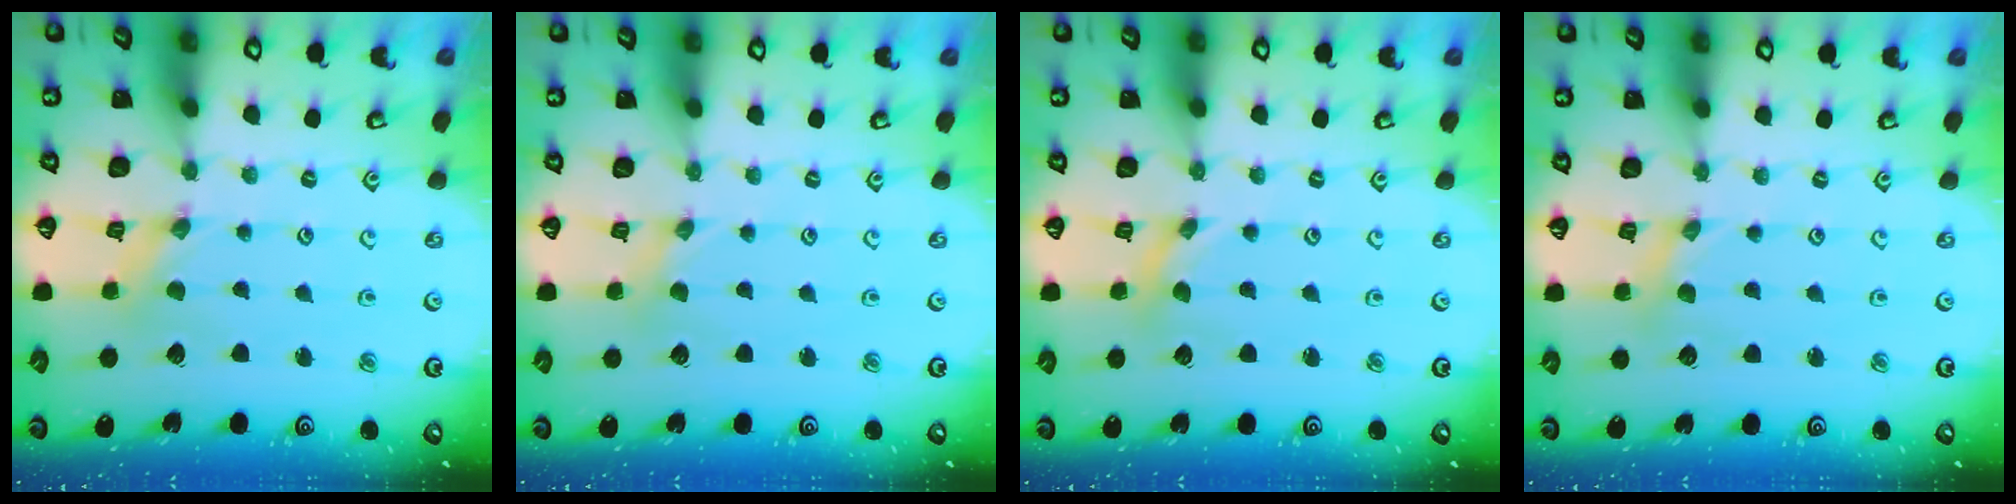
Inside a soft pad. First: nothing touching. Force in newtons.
{"total": 0.7, "press": 0.7, "slide": 0.1}
{"total": 0.0}
{"total": 1.2, "press": 1.2, "slide": 0.2}